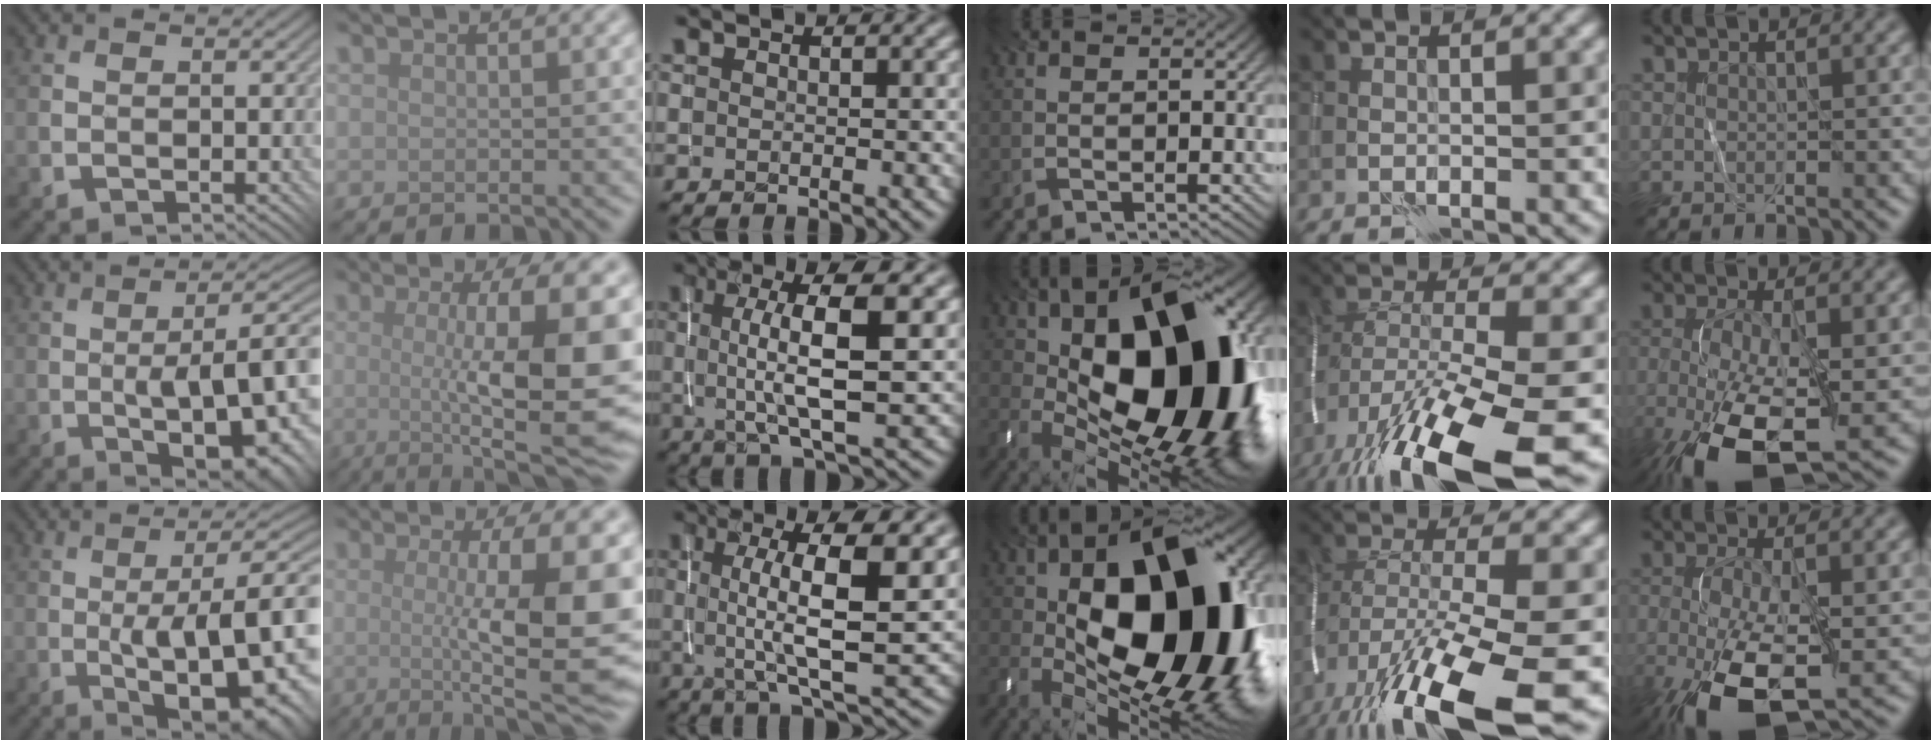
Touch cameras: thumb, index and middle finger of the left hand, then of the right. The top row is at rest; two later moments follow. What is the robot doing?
{"motion": "wrap", "object": "thread"}